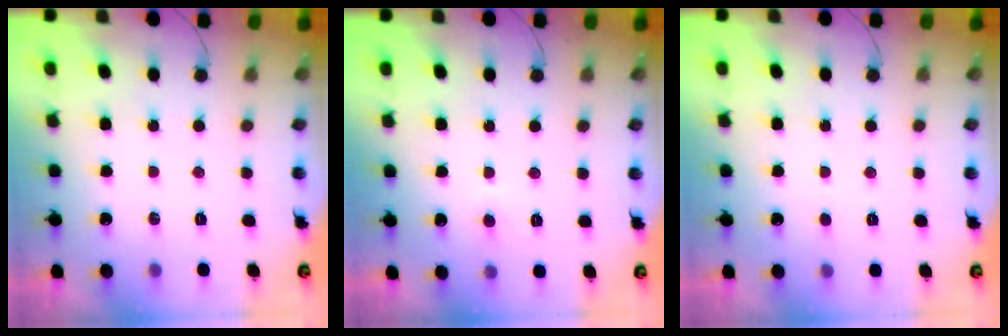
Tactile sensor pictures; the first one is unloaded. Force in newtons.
{"total": 2.7, "press": 2.7, "slide": 0.2}
{"total": 0.5, "press": 0.5, "slide": 0.1}